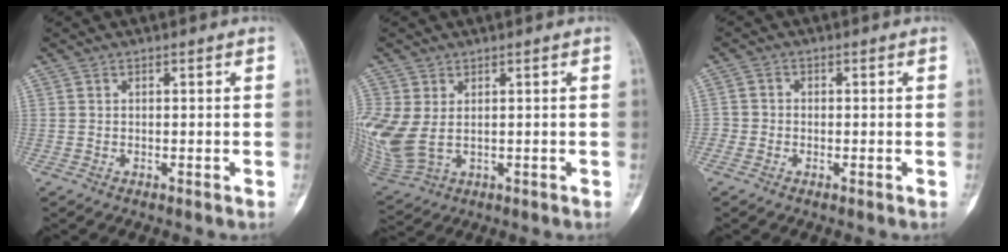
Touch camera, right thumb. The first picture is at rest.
{"total": 10.7, "force": [0.9, 7.2, 7.8], "torque": [-0.209, -0.005, 0.034]}
{"total": 2.0, "force": [-0.9, 1.8, 0.4], "torque": [0.002, 0.007, -0.025]}